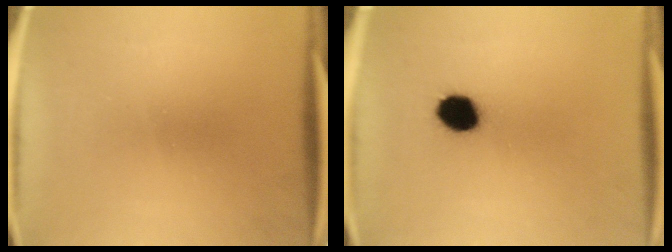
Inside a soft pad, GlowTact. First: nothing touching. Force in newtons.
{"total": 7.2}